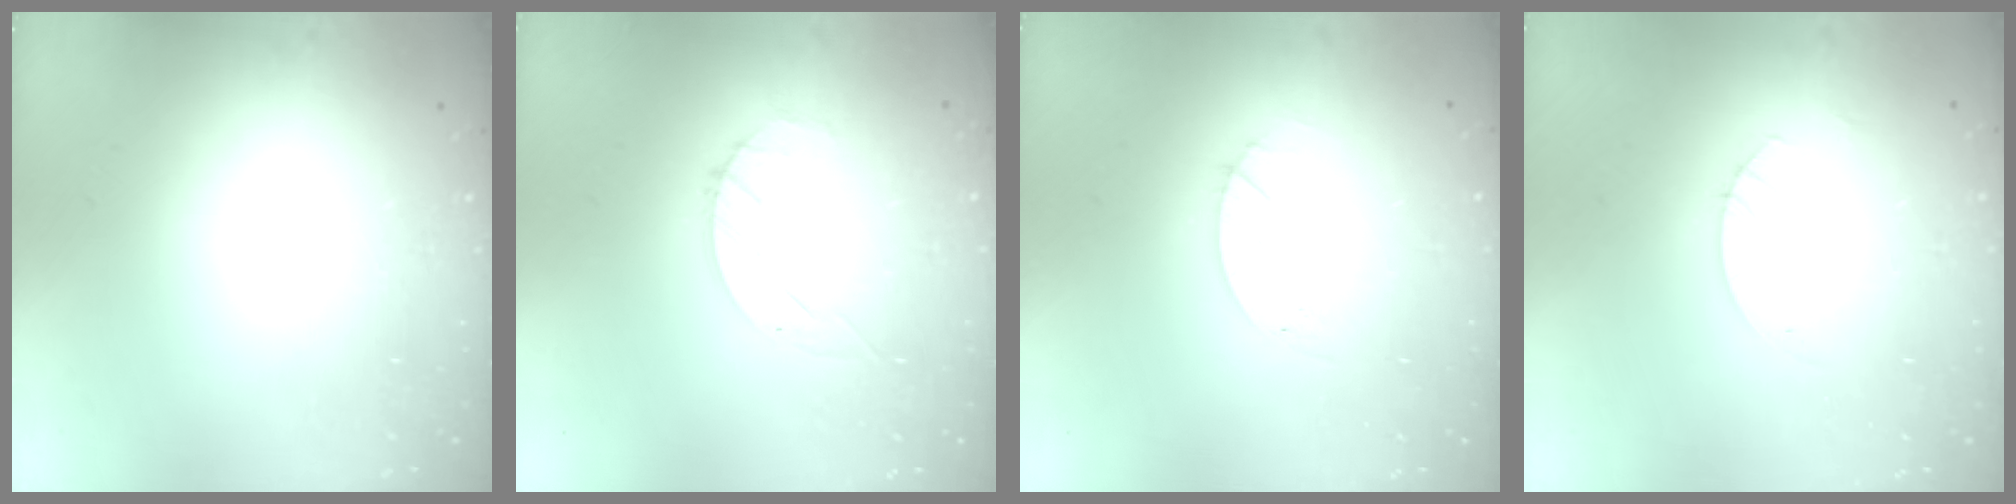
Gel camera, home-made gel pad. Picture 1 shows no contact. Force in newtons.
{"total": 2.1, "press": 2.0, "slide": 0.3}
{"total": 1.4, "press": 1.4, "slide": 0.2}
{"total": 3.0, "press": 3.0, "slide": 0.3}